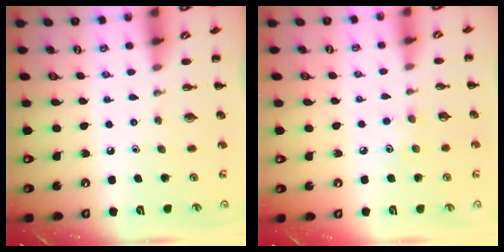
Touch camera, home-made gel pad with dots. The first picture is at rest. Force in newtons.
{"total": 4.3, "press": 4.2, "slide": 1.0}